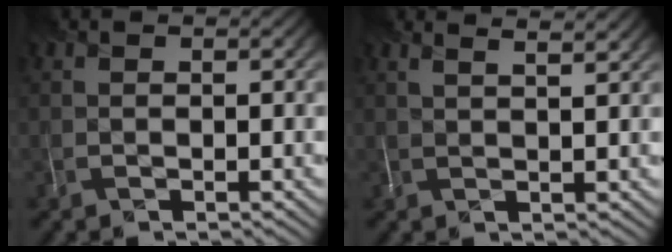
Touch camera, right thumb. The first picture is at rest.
{"total": 4.1, "force": [2.9, 1.2, 2.7], "torque": [-0.022, 0.016, 0.023]}